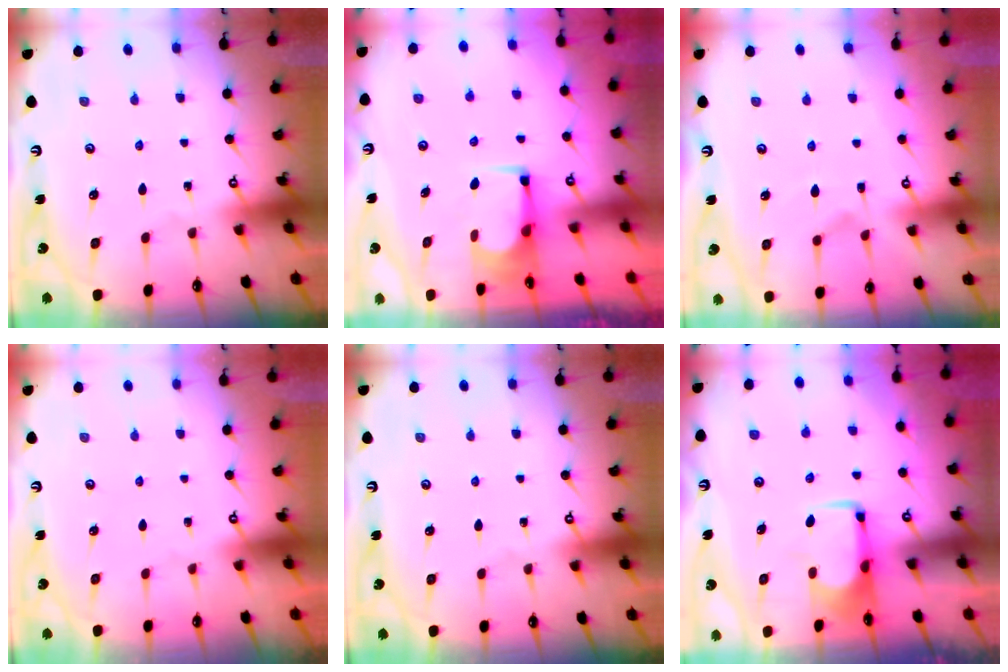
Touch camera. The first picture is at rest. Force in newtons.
{"total": 2.1, "press": 2.1, "slide": 0.1}
{"total": 4.4, "press": 4.2, "slide": 1.2}
{"total": 1.5, "press": 1.4, "slide": 0.6}
{"total": 0.0}
{"total": 1.9, "press": 1.9, "slide": 0.5}